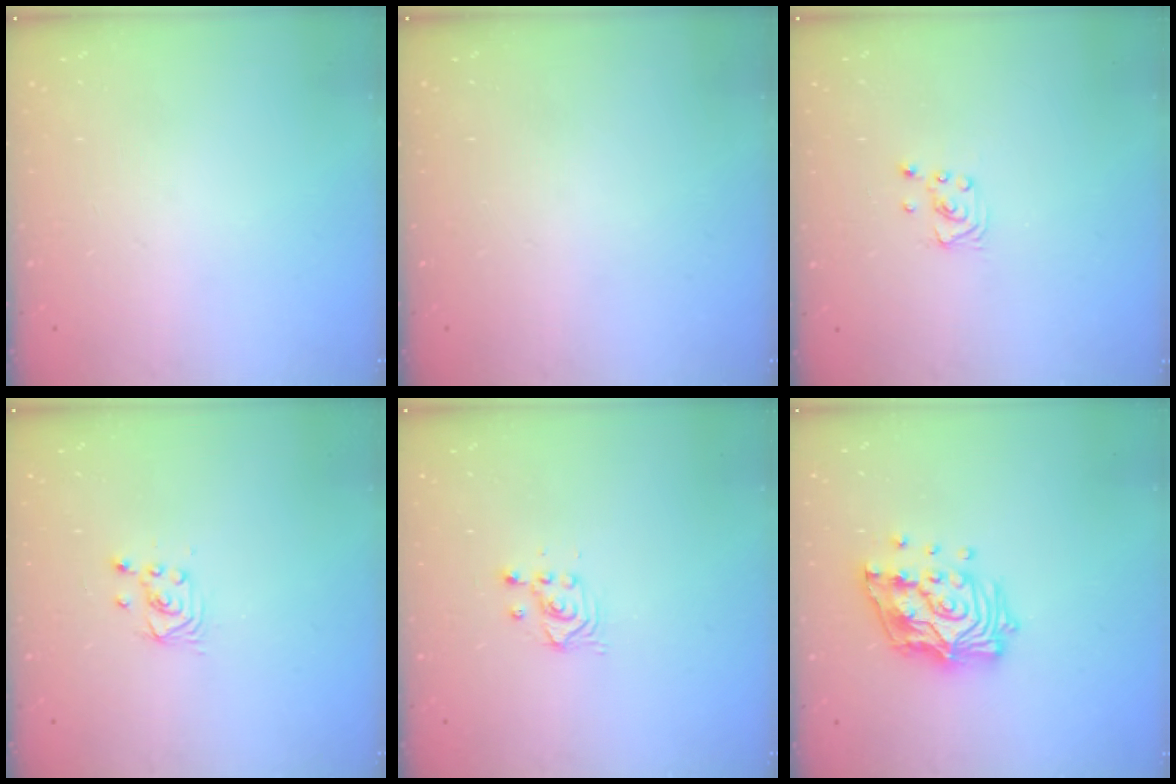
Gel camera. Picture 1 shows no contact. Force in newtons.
{"total": 0.0}
{"total": 2.3, "press": 2.3, "slide": 0.2}
{"total": 2.2, "press": 2.2, "slide": 0.3}
{"total": 2.5, "press": 2.5, "slide": 0.2}
{"total": 15.5, "press": 15.4, "slide": 1.8}